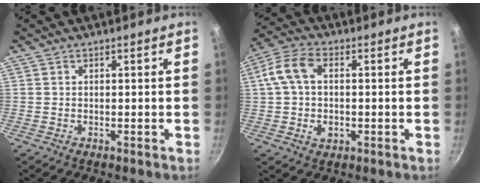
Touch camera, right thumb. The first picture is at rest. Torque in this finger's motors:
{"motor_torque": [0.44, 0.60, 0.35, -0.36, 0.06]}